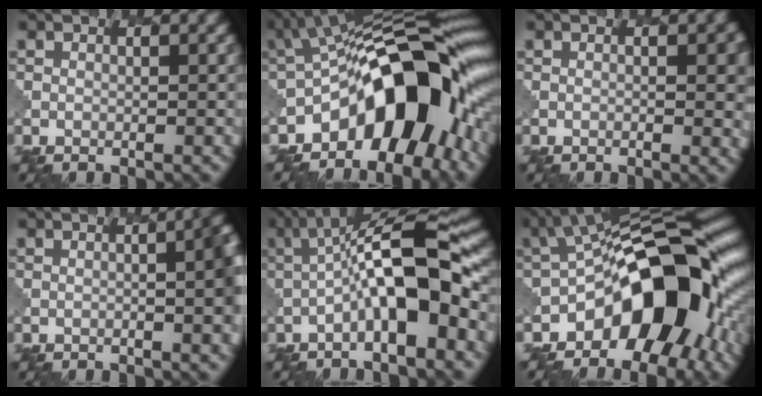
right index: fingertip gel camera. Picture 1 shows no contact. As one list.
[{"total": 14.2, "force": [-5.1, 6.6, 11.6], "torque": [-0.123, 0.020, -0.097]}, {"total": 2.6, "force": [0.0, 1.0, 2.4], "torque": [-0.020, -0.001, 0.003]}, {"total": 5.7, "force": [-0.1, 1.4, 5.5], "torque": [-0.050, 0.006, -0.002]}, {"total": 9.4, "force": [-1.3, 2.0, 9.1], "torque": [-0.151, 0.028, -0.034]}, {"total": 13.8, "force": [-4.3, 7.6, 10.6], "torque": [-0.107, 0.013, -0.086]}]